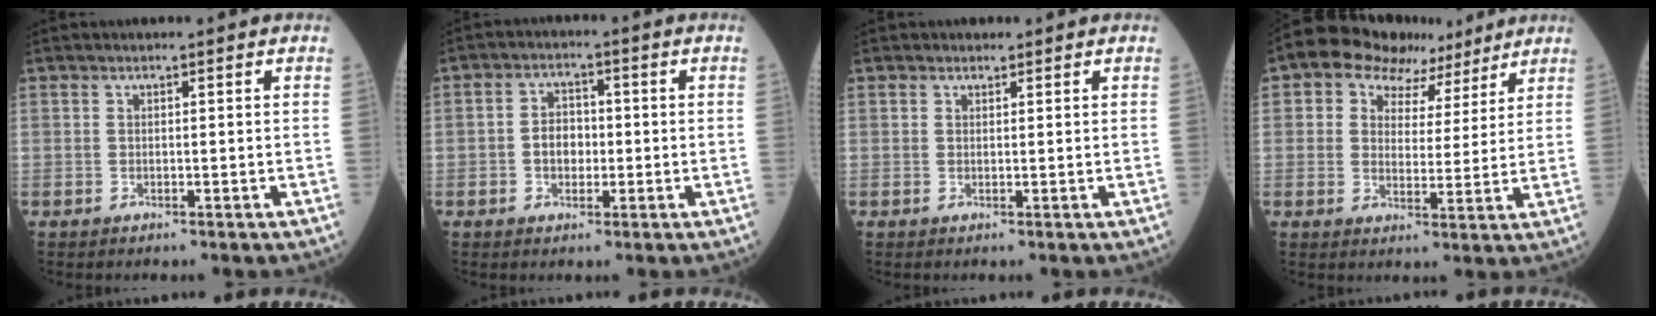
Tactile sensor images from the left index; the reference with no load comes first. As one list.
[{"total": 4.2, "force": [-0.9, 3.1, 2.8], "torque": [-0.057, 0.011, -0.017]}, {"total": 0.6, "force": [0.5, 0.4, 0.0], "torque": [-0.004, -0.003, 0.005]}, {"total": 9.5, "force": [6.4, 6.4, 2.9], "torque": [-0.042, 0.035, 0.089]}]